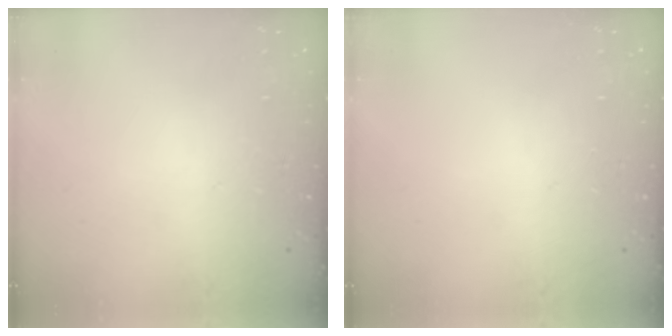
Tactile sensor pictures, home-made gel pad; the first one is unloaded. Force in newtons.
{"total": 0.0}